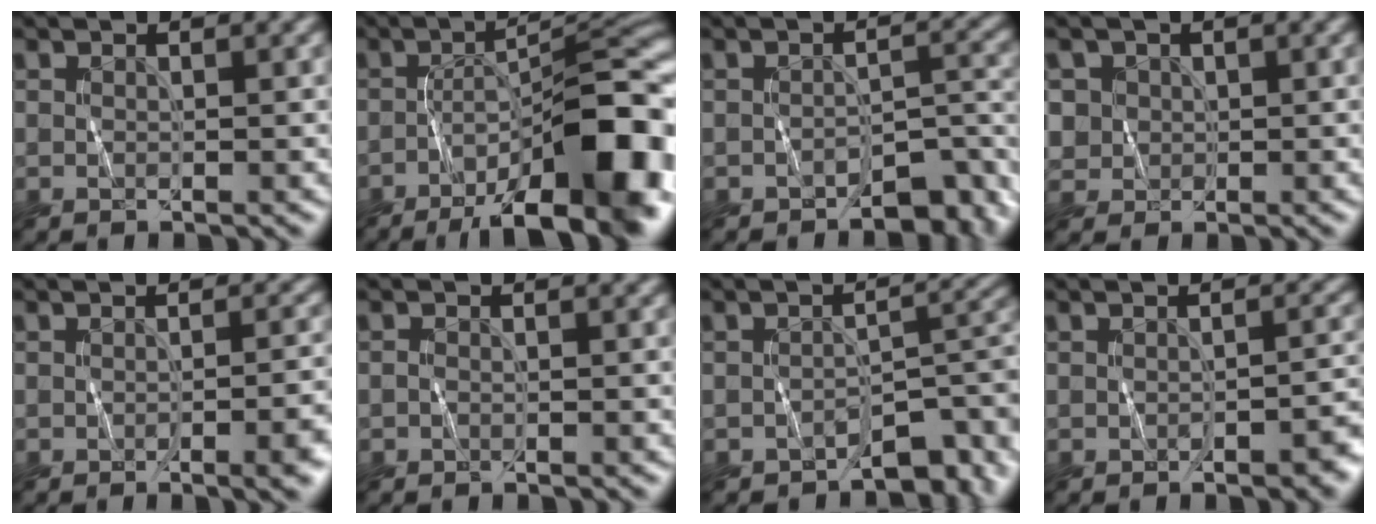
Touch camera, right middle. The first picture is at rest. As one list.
[{"total": 14.3, "force": [-7.8, 4.3, 11.3], "torque": [-0.154, 0.011, -0.122]}, {"total": 4.3, "force": [-3.4, 1.8, 2.0], "torque": [-0.012, 0.005, -0.051]}, {"total": 2.0, "force": [0.8, 1.9, 0.1], "torque": [-0.016, 0.001, 0.023]}, {"total": 4.0, "force": [-2.0, 1.1, 3.3], "torque": [-0.037, 0.004, -0.027]}, {"total": 1.0, "force": [-0.6, -0.5, -0.6], "torque": [0.004, 0.002, -0.011]}, {"total": 4.7, "force": [-3.3, 2.0, 2.6], "torque": [-0.014, 0.003, -0.053]}, {"total": 3.0, "force": [-1.8, 1.3, 2.1], "torque": [-0.020, 0.004, -0.024]}]